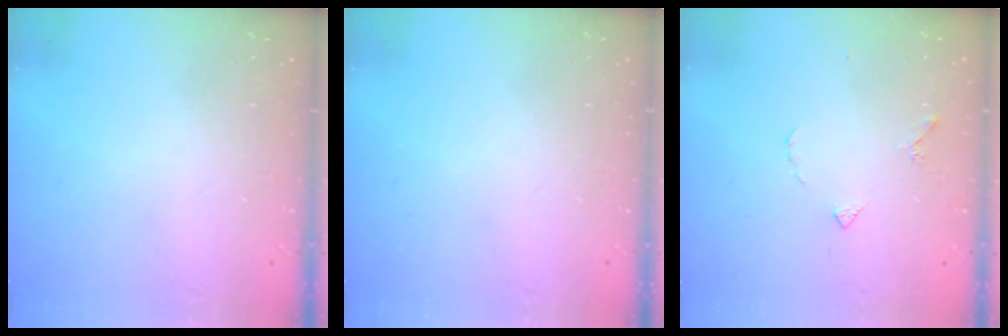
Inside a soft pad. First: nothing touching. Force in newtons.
{"total": 0.0}
{"total": 3.8, "press": 3.7, "slide": 0.8}